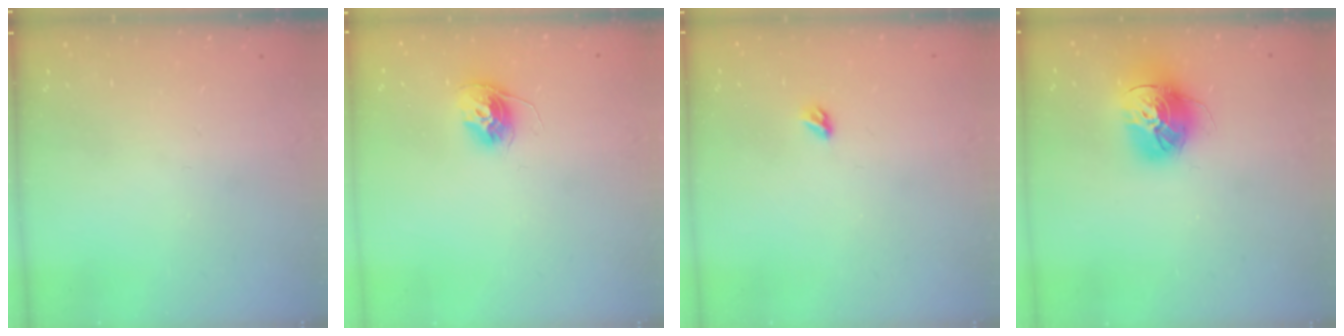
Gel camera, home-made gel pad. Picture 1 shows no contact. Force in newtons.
{"total": 10.5, "press": 10.5, "slide": 0.5}
{"total": 3.4, "press": 3.3, "slide": 0.8}
{"total": 15.9, "press": 15.8, "slide": 1.4}